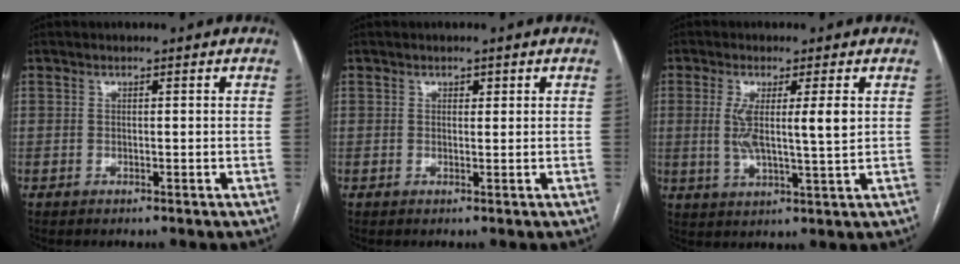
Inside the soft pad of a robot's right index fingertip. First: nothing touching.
{"total": 0.9, "force": [0.5, 0.6, 0.4], "torque": [-0.001, 0.001, 0.005]}
{"total": 7.4, "force": [1.2, 0.4, 7.3], "torque": [-0.136, -0.001, 0.023]}